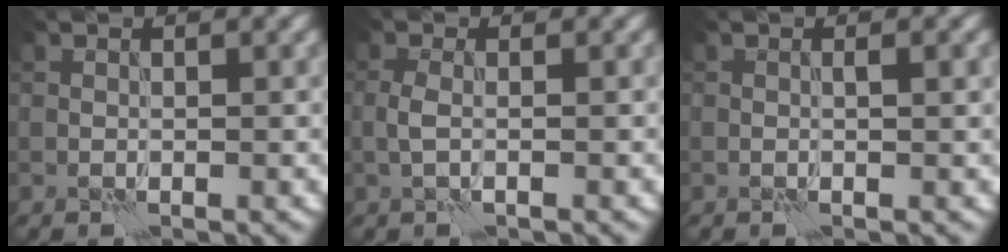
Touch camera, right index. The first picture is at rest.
{"total": 1.4, "force": [-0.1, 0.4, 1.3], "torque": [-0.030, 0.001, -0.005]}
{"total": 1.0, "force": [0.2, 0.1, 0.9], "torque": [-0.017, 0.001, 0.002]}